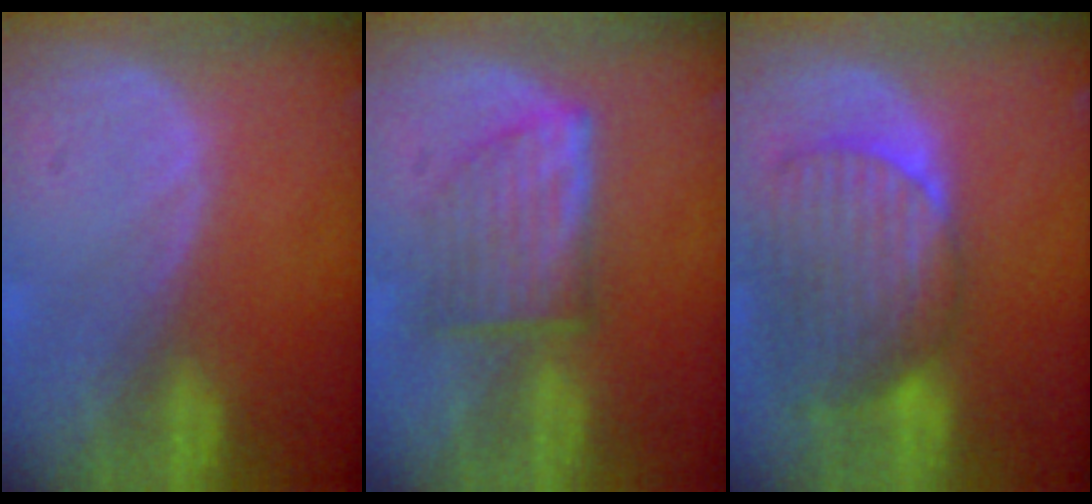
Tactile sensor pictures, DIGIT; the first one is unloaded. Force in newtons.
{"total": 6.2, "press": 5.9, "slide": 1.9}
{"total": 9.3, "press": 8.3, "slide": 4.2}